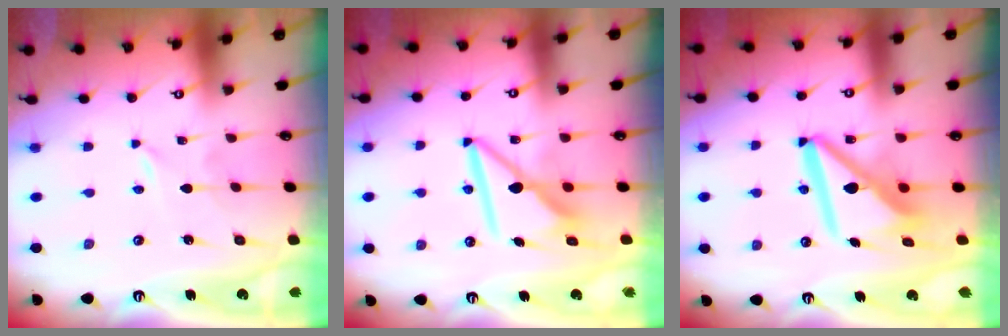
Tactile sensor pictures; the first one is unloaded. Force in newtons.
{"total": 10.2, "press": 10.1, "slide": 1.1}
{"total": 12.9, "press": 12.8, "slide": 1.5}